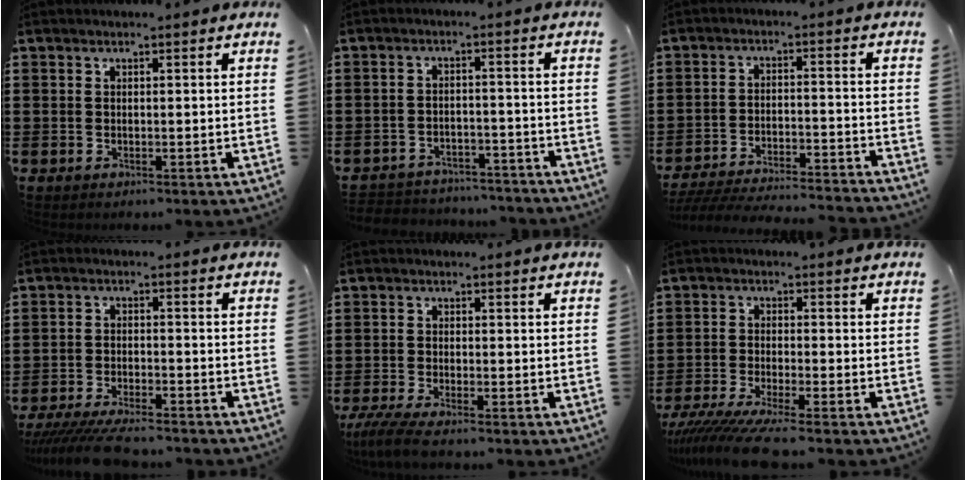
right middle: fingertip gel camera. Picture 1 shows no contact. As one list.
[{"total": 3.7, "force": [-3.7, 0.5, -0.1], "torque": [-0.005, 0.000, -0.079]}, {"total": 5.6, "force": [-5.5, 0.0, 1.3], "torque": [-0.031, -0.005, -0.110]}, {"total": 5.8, "force": [-5.4, 0.6, 2.1], "torque": [-0.052, -0.010, -0.106]}, {"total": 3.5, "force": [-3.0, 0.0, 1.8], "torque": [-0.052, -0.017, -0.063]}, {"total": 6.1, "force": [-5.3, -0.4, 3.0], "torque": [-0.069, -0.024, -0.102]}]